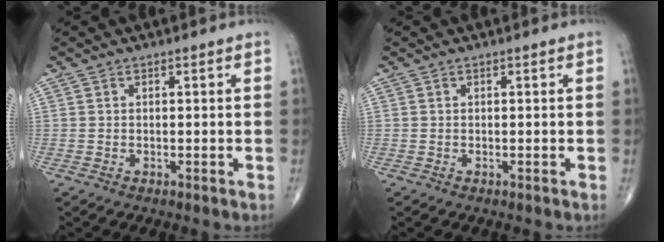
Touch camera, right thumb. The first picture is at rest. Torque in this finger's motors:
{"motor_torque": [0.00, 0.00, 0.04, 0.18, 0.00]}